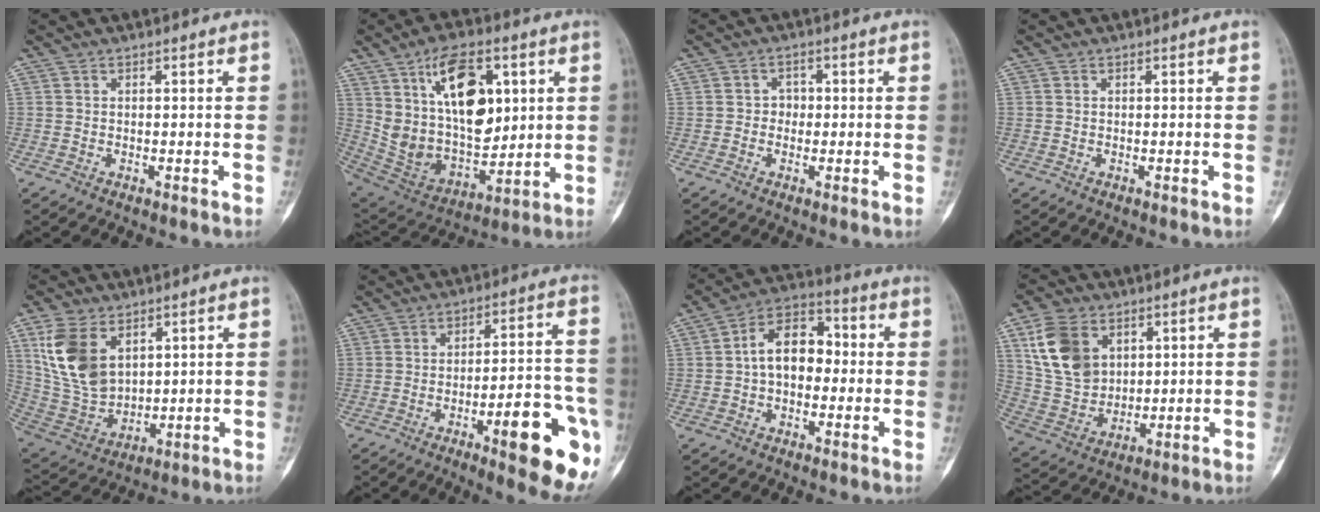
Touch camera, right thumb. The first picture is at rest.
{"total": 20.5, "force": [6.7, 11.6, 15.5], "torque": [-0.224, -0.031, 0.136]}
{"total": 2.3, "force": [-0.2, 2.1, 1.0], "torque": [0.005, 0.009, -0.010]}
{"total": 0.0}
{"total": 14.1, "force": [5.7, 8.9, 9.3], "torque": [-0.175, -0.021, 0.133]}
{"total": 17.4, "force": [-7.1, 4.6, 15.2], "torque": [-0.159, 0.029, -0.088]}
{"total": 10.6, "force": [-0.2, 7.1, 7.9], "torque": [-0.104, 0.036, -0.017]}
{"total": 13.4, "force": [5.3, 9.7, 7.7], "torque": [-0.128, -0.018, 0.114]}